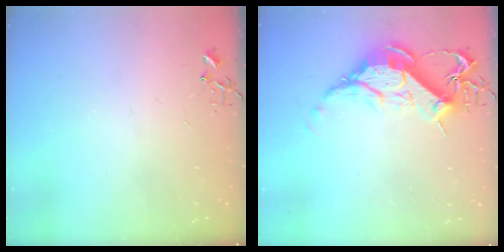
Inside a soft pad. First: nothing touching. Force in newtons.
{"total": 15.4, "press": 15.3, "slide": 1.4}